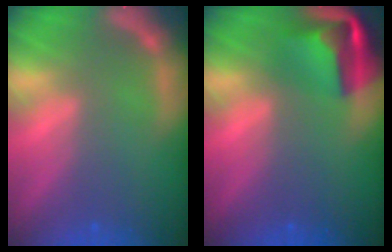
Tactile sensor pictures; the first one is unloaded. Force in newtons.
{"total": 6.9}